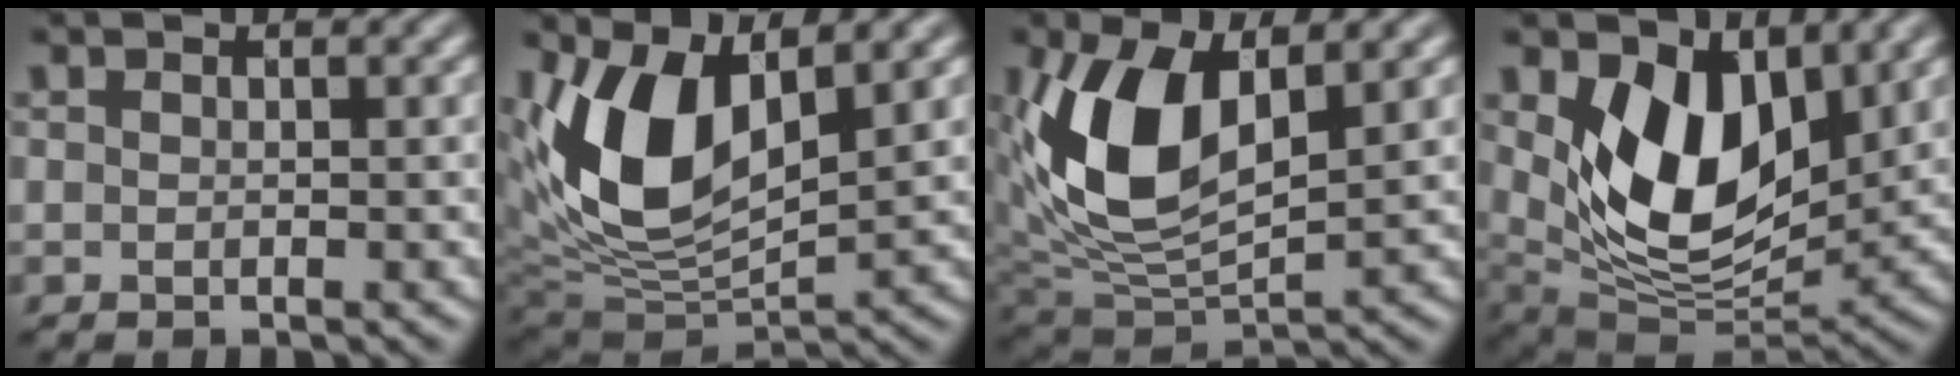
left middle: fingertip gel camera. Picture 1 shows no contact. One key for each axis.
{"total": 9.5, "fx": 2.8, "fy": 5.0, "fz": 7.6, "tx": -0.163, "ty": -0.009, "tz": 0.052}
{"total": 8.6, "fx": 2.2, "fy": 4.7, "fz": 6.9, "tx": -0.153, "ty": -0.013, "tz": 0.041}
{"total": 9.1, "fx": 2.5, "fy": 5.4, "fz": 6.9, "tx": -0.132, "ty": -0.028, "tz": 0.043}